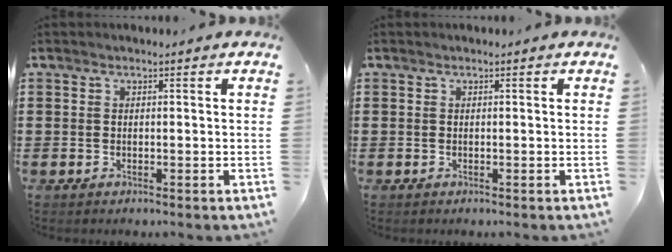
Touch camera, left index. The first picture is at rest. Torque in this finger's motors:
{"motor_torque": [0.00, -0.01, 0.00, 0.00]}